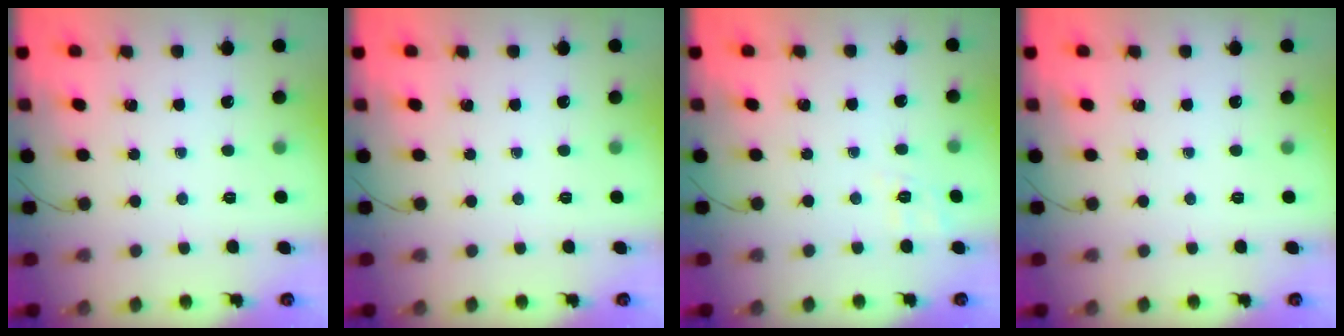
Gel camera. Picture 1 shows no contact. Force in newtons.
{"total": 0.0}
{"total": 2.1, "press": 0.9, "slide": 1.9}
{"total": 0.0}